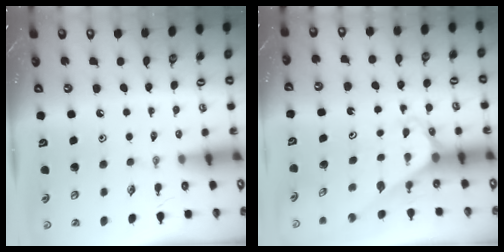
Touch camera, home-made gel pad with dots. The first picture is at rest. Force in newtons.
{"total": 2.6, "press": 2.6, "slide": 0.2}